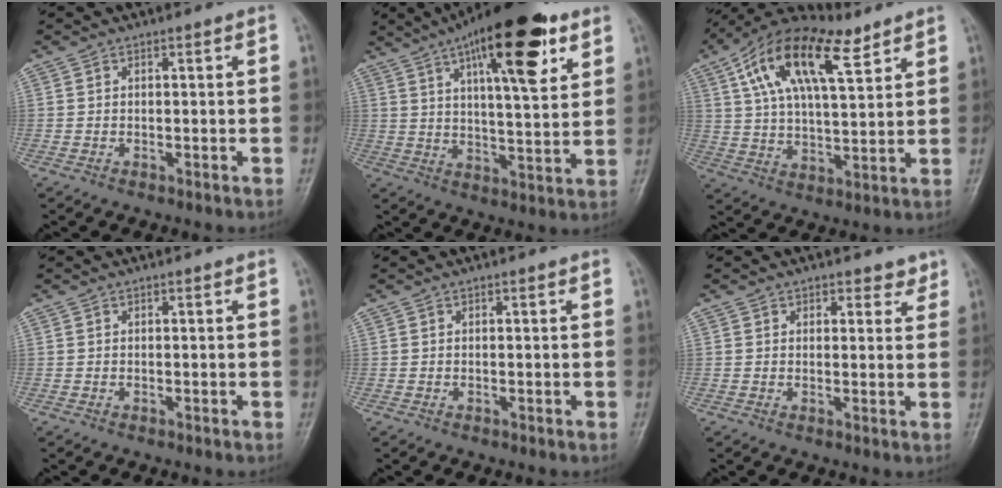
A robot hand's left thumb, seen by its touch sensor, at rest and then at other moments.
{"total": 20.0, "force": [10.0, 6.2, 16.1], "torque": [-0.224, -0.026, 0.151]}
{"total": 18.8, "force": [9.2, 8.2, 14.2], "torque": [-0.234, -0.008, 0.162]}
{"total": 0.0}
{"total": 0.0}
{"total": 3.1, "force": [2.2, 2.0, 0.6], "torque": [0.025, -0.011, 0.025]}